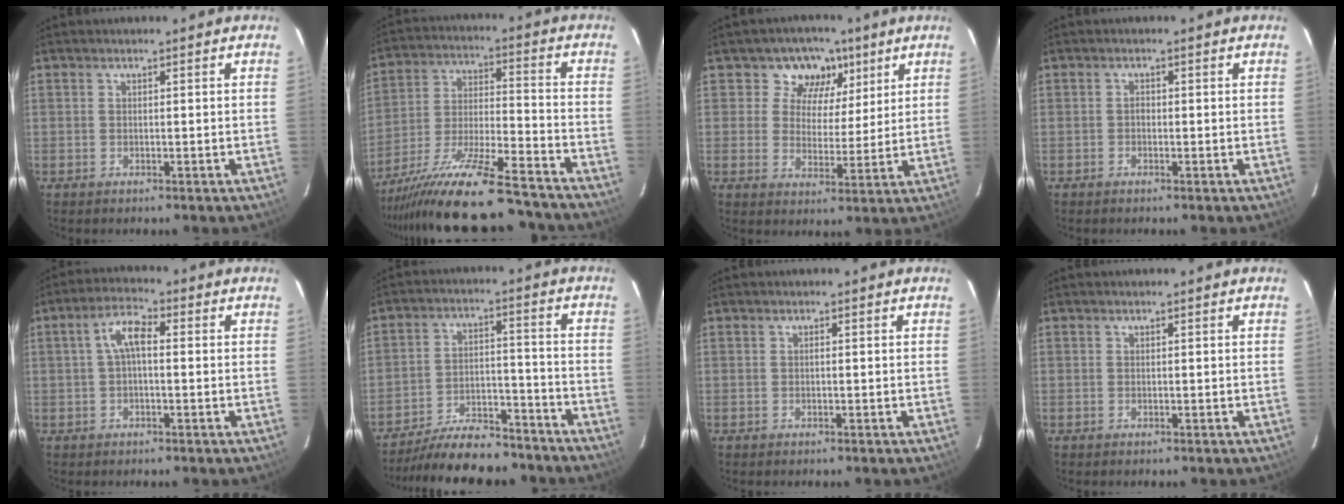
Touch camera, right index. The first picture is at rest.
{"total": 23.9, "force": [-20.5, 2.4, 11.9], "torque": [-0.228, -0.056, -0.324]}
{"total": 8.2, "force": [4.3, 6.7, 2.2], "torque": [-0.029, -0.007, 0.062]}
{"total": 0.7, "force": [-0.3, 0.5, 0.3], "torque": [-0.004, 0.003, -0.008]}
{"total": 4.8, "force": [0.2, 2.0, 4.4], "torque": [-0.088, 0.018, 0.003]}
{"total": 16.9, "force": [-14.8, 5.3, 6.2], "torque": [-0.128, 0.015, -0.209]}
{"total": 0.0}
{"total": 0.0}